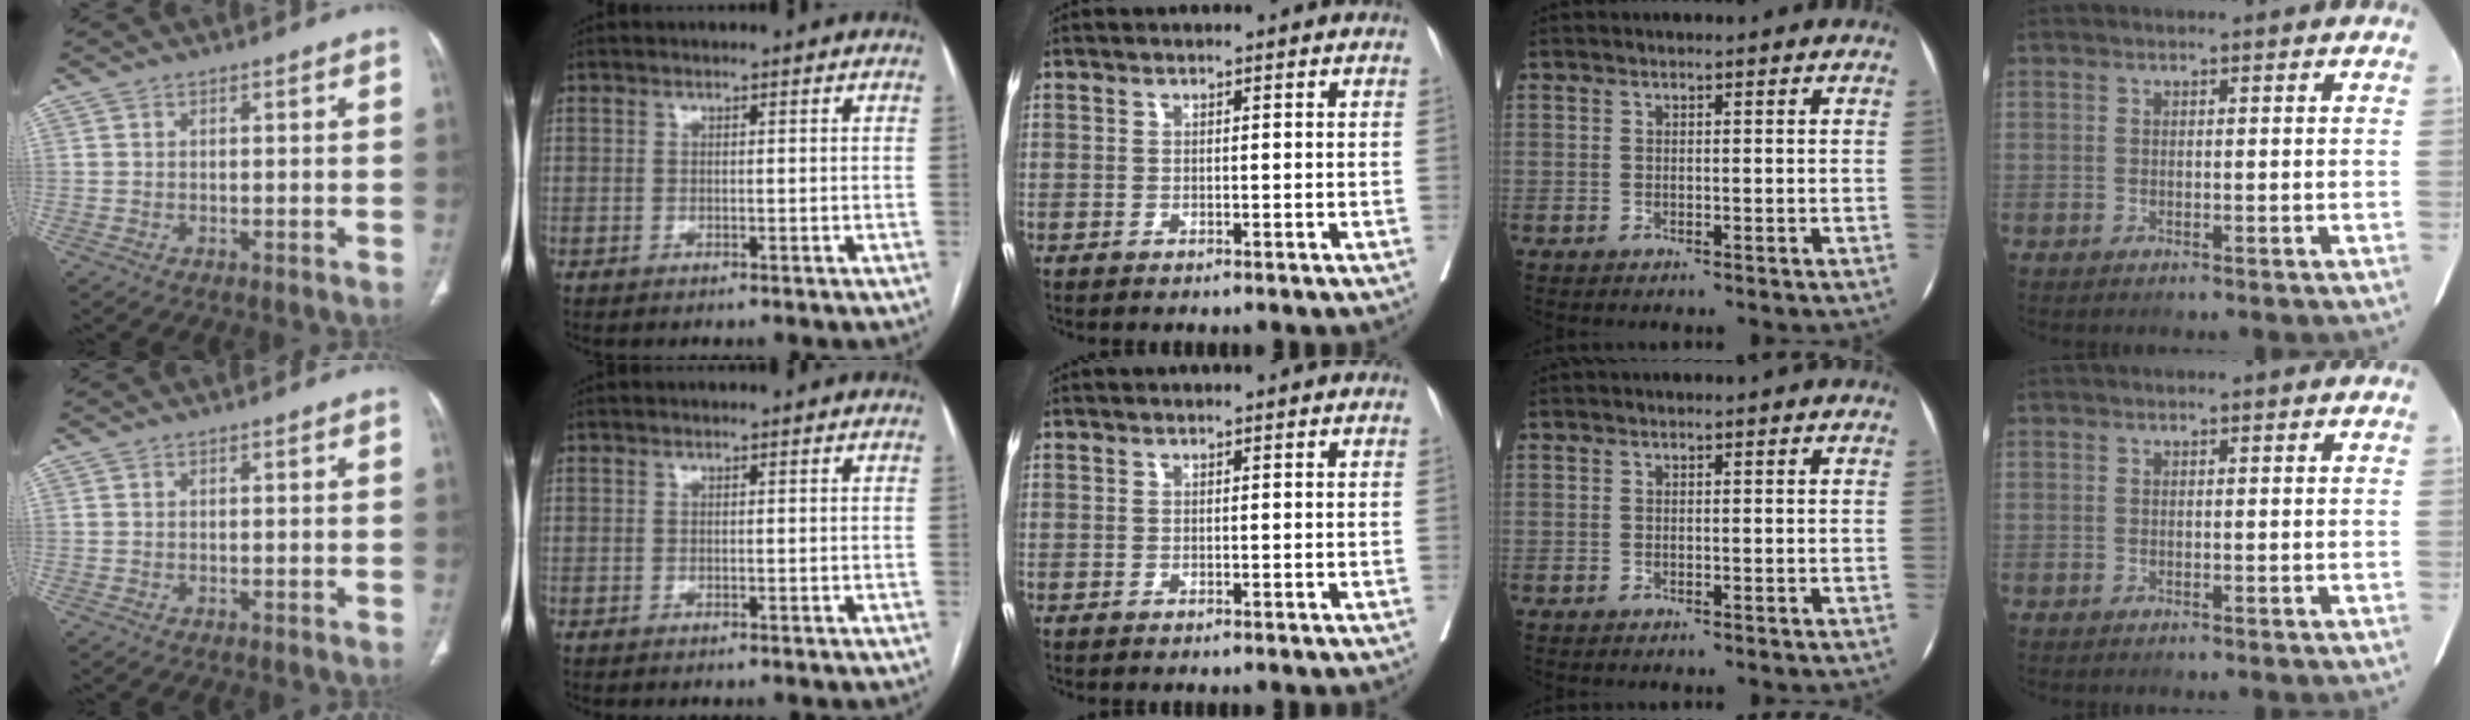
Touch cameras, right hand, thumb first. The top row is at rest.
{}